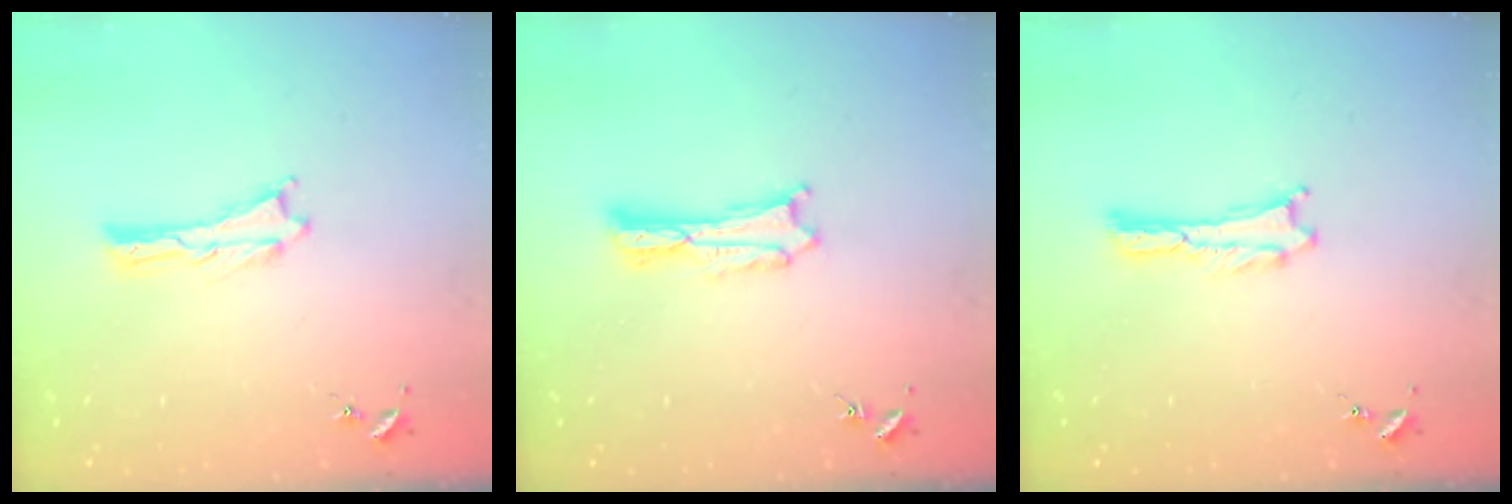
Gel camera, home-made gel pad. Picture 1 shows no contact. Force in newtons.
{"total": 1.2, "press": 1.2, "slide": 0.2}
{"total": 0.0}